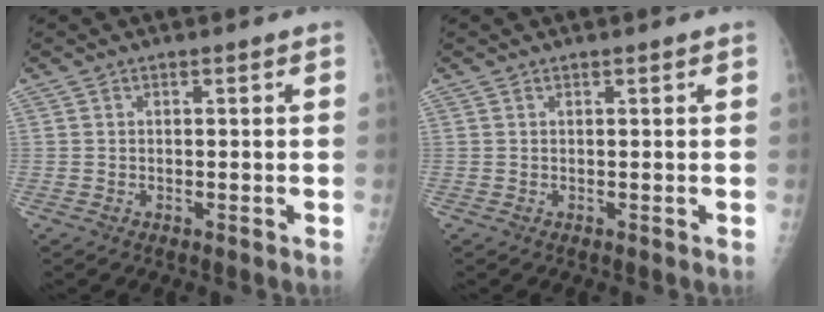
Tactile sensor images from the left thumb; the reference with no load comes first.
{"total": 0.0}